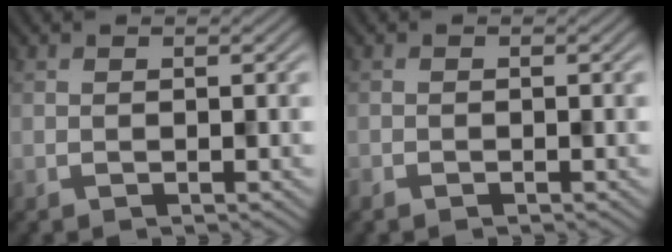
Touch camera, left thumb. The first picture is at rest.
{"total": 0.8, "force": [-0.7, 0.2, 0.0], "torque": [0.003, -0.002, -0.011]}